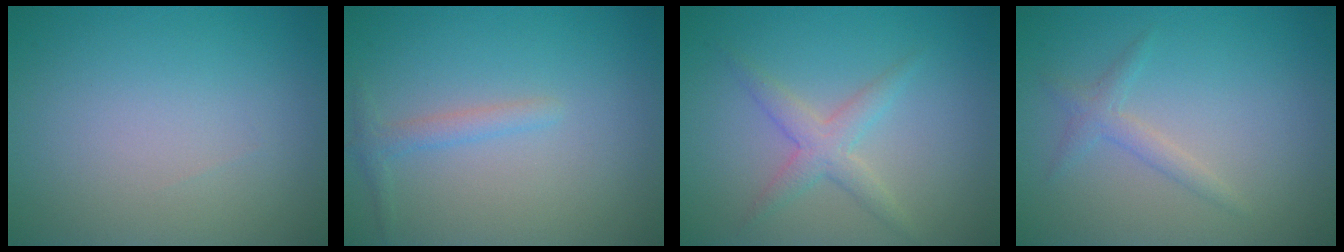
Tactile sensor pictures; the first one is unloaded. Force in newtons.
{"total": 1.4, "press": 1.4, "slide": 0.1}
{"total": 2.4, "press": 2.4, "slide": 0.1}
{"total": 1.5, "press": 1.5, "slide": 0.1}